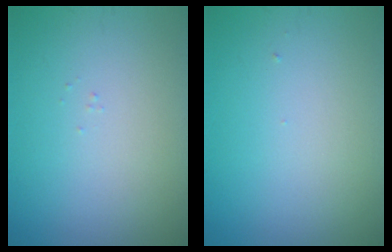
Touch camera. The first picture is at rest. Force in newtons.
{"total": 0.0}